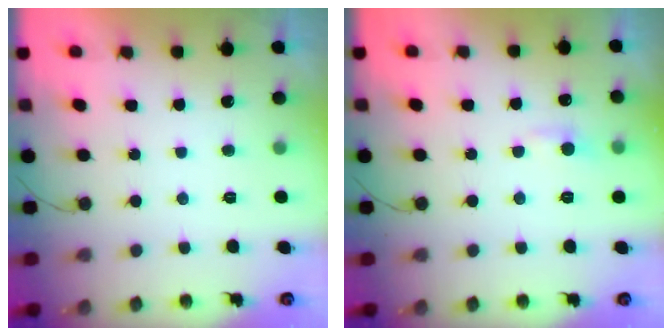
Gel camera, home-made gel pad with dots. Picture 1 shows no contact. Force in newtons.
{"total": 4.6, "press": 4.6, "slide": 0.5}